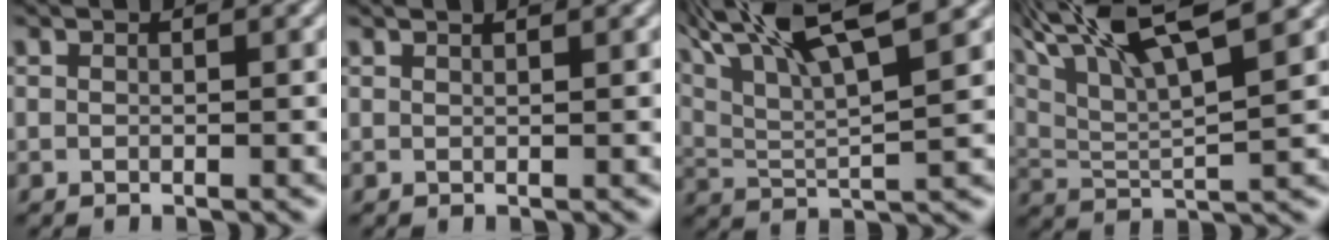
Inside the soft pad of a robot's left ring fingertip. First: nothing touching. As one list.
[{"total": 1.1, "force": [1.0, 0.3, 0.5], "torque": [0.002, 0.001, 0.000]}, {"total": 10.7, "force": [7.0, 2.3, 7.8], "torque": [-0.154, 0.029, 0.118]}, {"total": 11.8, "force": [7.8, 2.7, 8.4], "torque": [-0.165, 0.030, 0.118]}]